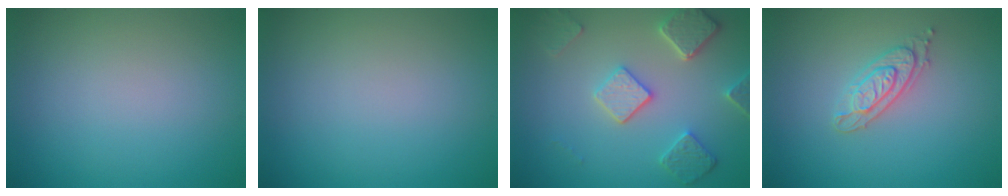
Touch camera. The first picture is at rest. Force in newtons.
{"total": 0.0}
{"total": 4.6, "press": 3.8, "slide": 2.6}
{"total": 2.4, "press": 2.2, "slide": 0.8}